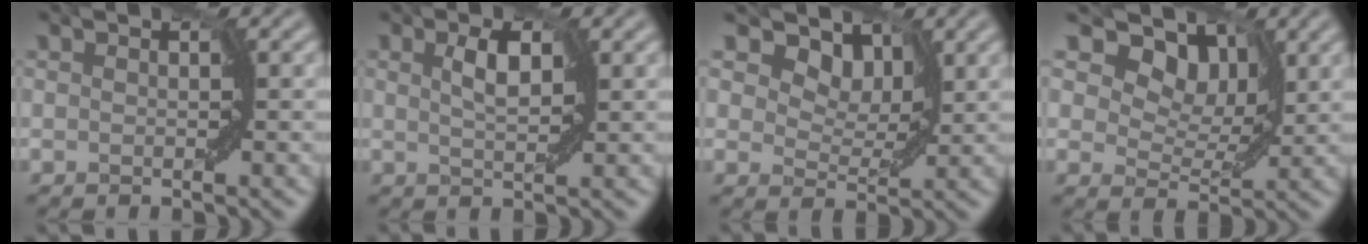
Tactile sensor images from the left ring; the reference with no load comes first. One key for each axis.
{"total": 1.9, "fx": 0.9, "fy": 0.5, "fz": 1.5, "tx": -0.031, "ty": 0.002, "tz": 0.016}
{"total": 7.8, "fx": 4.6, "fy": 4.9, "fz": 4.0, "tx": -0.061, "ty": 0.013, "tz": 0.052}
{"total": 8.7, "fx": 5.2, "fy": 5.4, "fz": 4.4, "tx": -0.064, "ty": 0.011, "tz": 0.067}